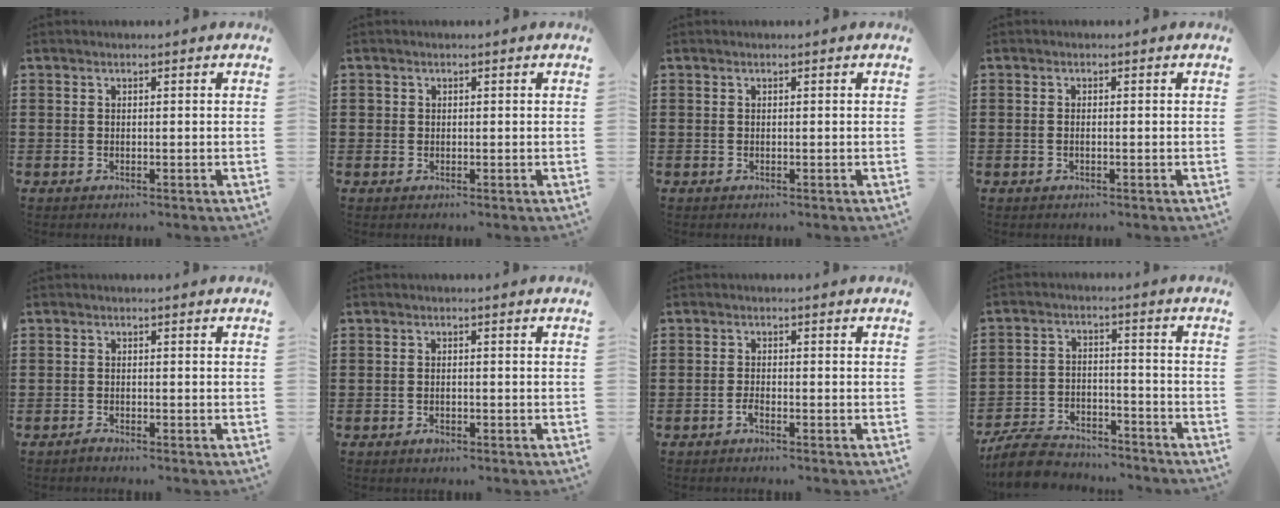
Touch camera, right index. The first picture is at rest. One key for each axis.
{"total": 0.7, "fx": 0.1, "fy": 0.7, "fz": 0.0, "tx": 0.001, "ty": 0.007, "tz": 0.002}
{"total": 0.0}
{"total": 0.6, "fx": -0.2, "fy": 0.2, "fz": 0.5, "tx": -0.012, "ty": -0.003, "tz": -0.002}
{"total": 0.8, "fx": -0.8, "fy": 0.1, "fz": 0.1, "tx": -0.005, "ty": -0.001, "tz": -0.016}
{"total": 1.3, "fx": -0.8, "fy": 0.6, "fz": 0.8, "tx": -0.017, "ty": -0.003, "tz": -0.014}
{"total": 1.4, "fx": -1.1, "fy": 0.2, "fz": 0.9, "tx": -0.019, "ty": -0.004, "tz": -0.019}
{"total": 7.7, "fx": -7.2, "fy": 1.6, "fz": 2.2, "tx": -0.050, "ty": 0.014, "tz": -0.140}